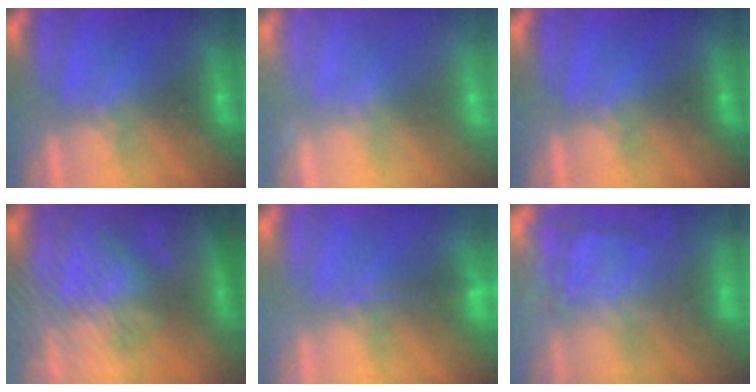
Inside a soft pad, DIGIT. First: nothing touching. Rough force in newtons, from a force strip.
{"total": 2.4}
{"total": 0.0}
{"total": 11.8}
{"total": 1.3}
{"total": 5.8}